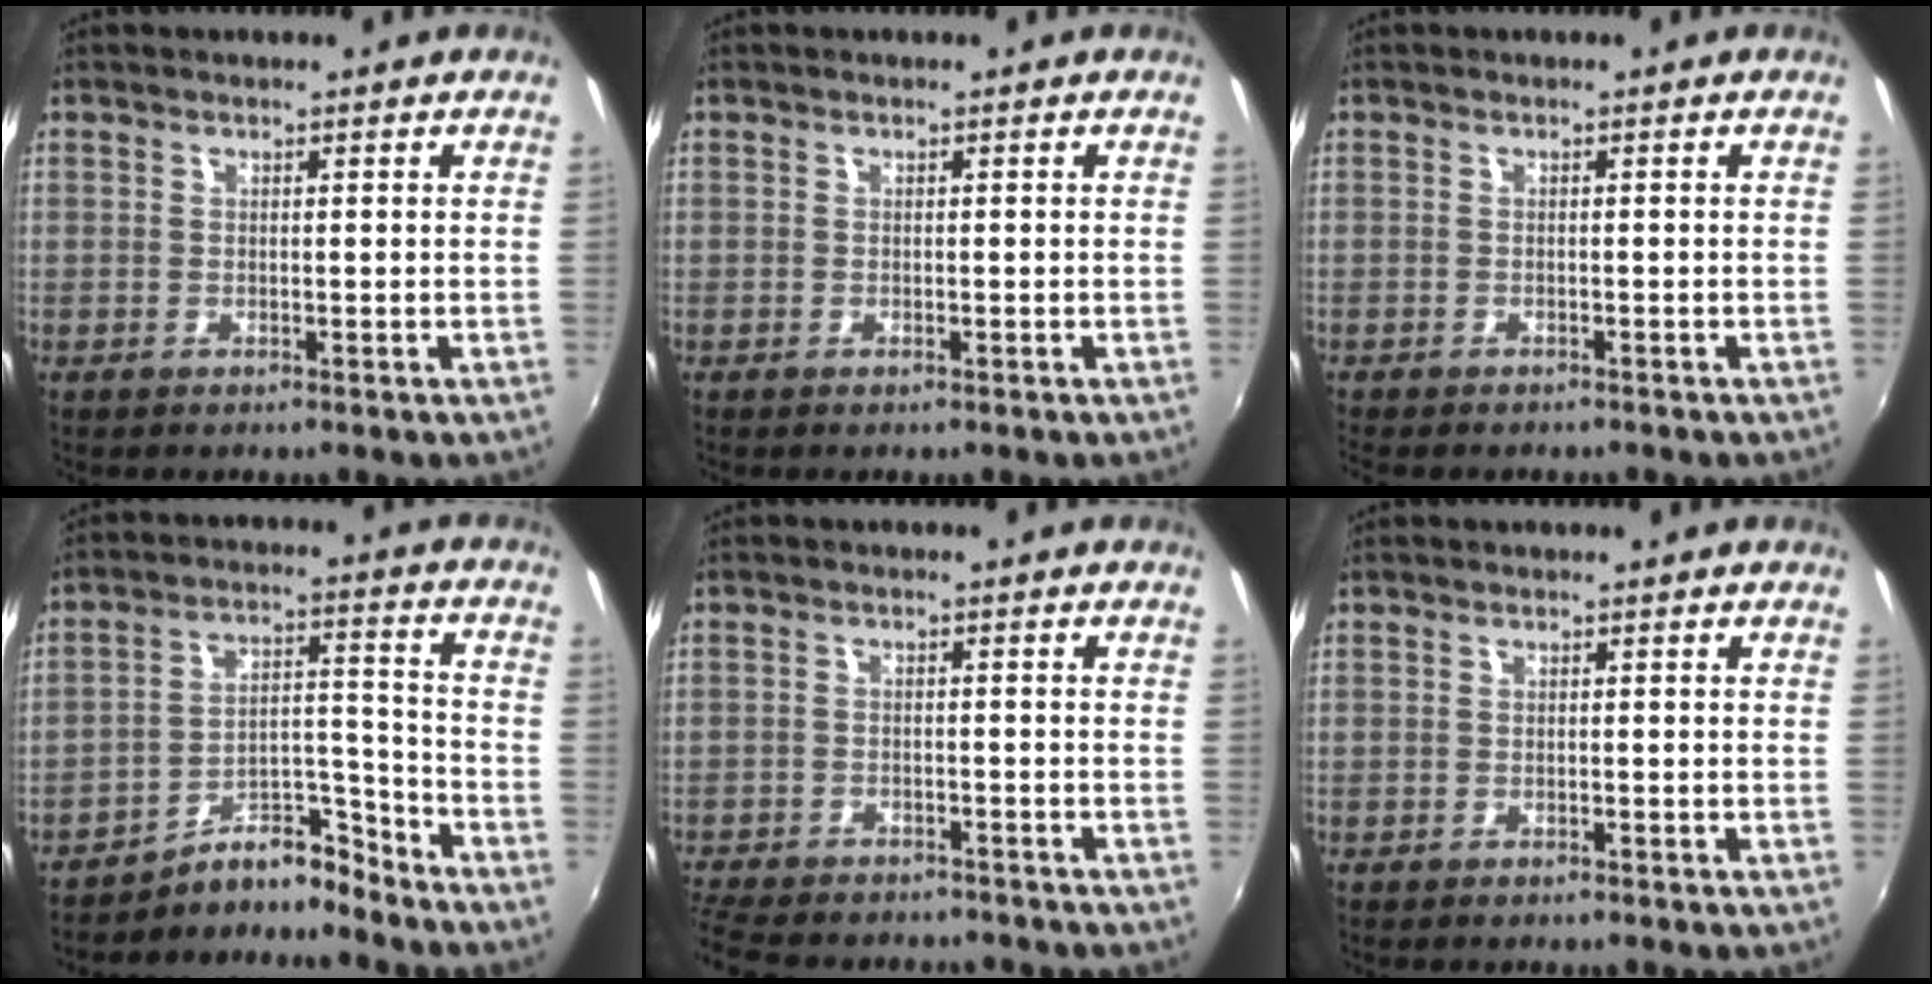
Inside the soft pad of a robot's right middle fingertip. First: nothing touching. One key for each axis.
{"total": 0.0}
{"total": 3.0, "fx": -2.6, "fy": 0.7, "fz": 1.2, "tx": -0.031, "ty": -0.019, "tz": -0.040}
{"total": 8.0, "fx": -7.8, "fy": 1.5, "fz": 0.9, "tx": -0.014, "ty": 0.042, "tz": -0.139}
{"total": 13.6, "fx": -11.8, "fy": 4.4, "fz": 5.3, "tx": -0.137, "ty": -0.020, "tz": -0.182}
{"total": 0.7, "fx": -0.6, "fy": 0.2, "fz": 0.1, "tx": -0.006, "ty": 0.000, "tz": -0.010}